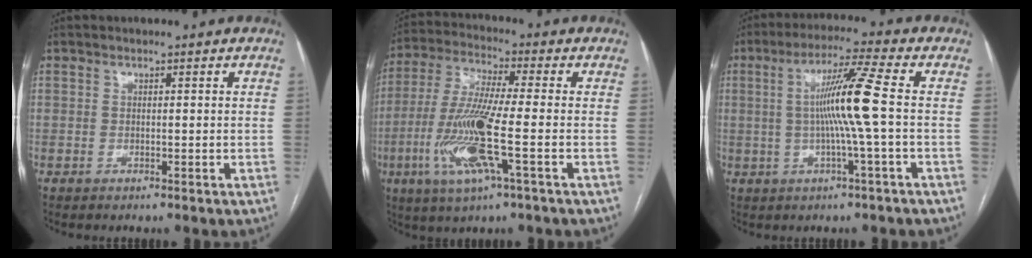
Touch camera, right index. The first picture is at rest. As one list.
[{"total": 13.6, "force": [-3.8, 0.7, 13.1], "torque": [-0.280, -0.014, -0.075]}, {"total": 9.4, "force": [0.0, -1.7, 9.2], "torque": [-0.171, 0.006, 0.001]}]